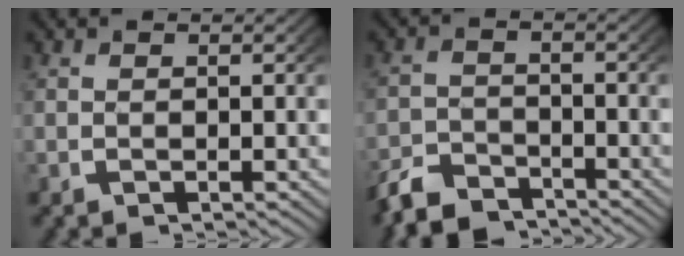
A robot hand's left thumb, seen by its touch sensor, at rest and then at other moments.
{"total": 5.1, "force": [-4.7, 1.7, 1.2], "torque": [-0.021, -0.019, -0.082]}